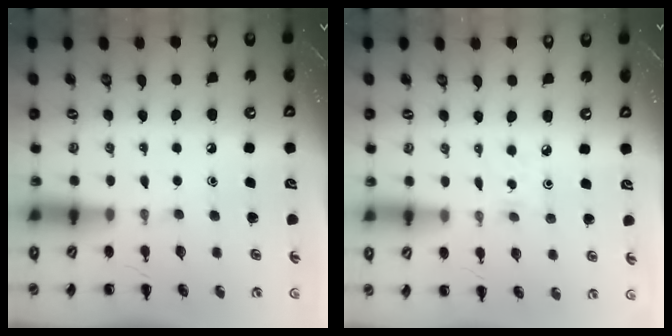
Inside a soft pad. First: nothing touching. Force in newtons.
{"total": 2.1, "press": 2.0, "slide": 0.7}